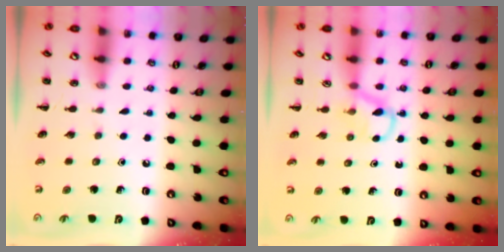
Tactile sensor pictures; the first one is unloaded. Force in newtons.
{"total": 3.3, "press": 3.1, "slide": 1.1}